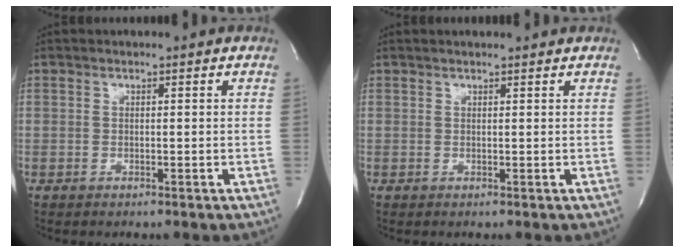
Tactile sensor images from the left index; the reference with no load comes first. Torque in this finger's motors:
{"motor_torque": [0.16, -0.19, -0.06, -0.01]}